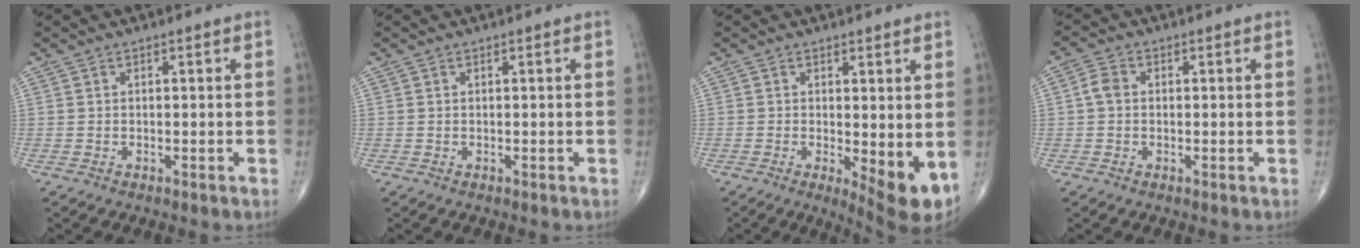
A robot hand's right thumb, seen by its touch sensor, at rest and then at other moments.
{"total": 0.0}
{"total": 7.0, "force": [-0.6, 2.2, 6.6], "torque": [-0.089, -0.019, -0.005]}
{"total": 2.8, "force": [0.0, 2.1, 1.8], "torque": [-0.034, 0.008, -0.005]}